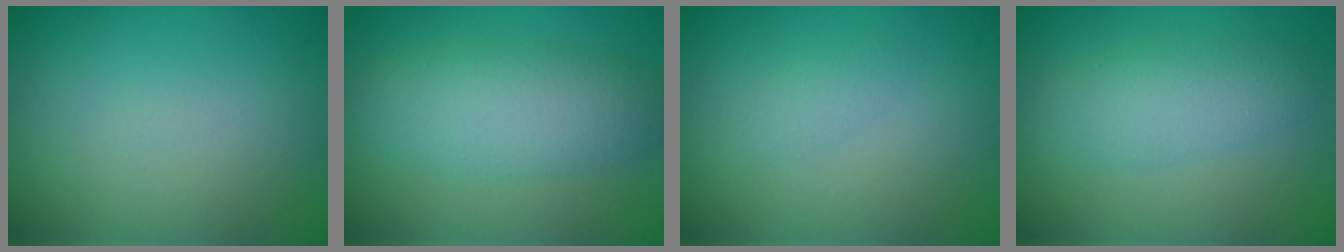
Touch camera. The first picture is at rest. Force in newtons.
{"total": 5.5, "press": 5.5, "slide": 0.2}
{"total": 1.1, "press": 1.1, "slide": 0.0}
{"total": 3.8, "press": 3.8, "slide": 0.1}